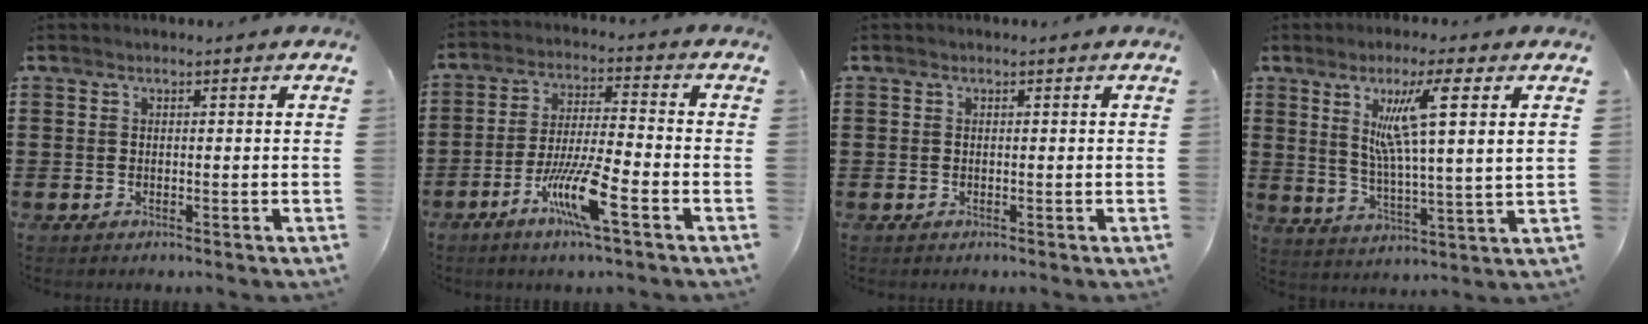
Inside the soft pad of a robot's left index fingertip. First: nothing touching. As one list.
[{"total": 9.5, "force": [-5.0, 1.5, 8.0], "torque": [-0.167, -0.003, -0.097]}, {"total": 0.0}, {"total": 9.8, "force": [4.9, 0.7, 8.4], "torque": [-0.160, -0.011, 0.078]}]